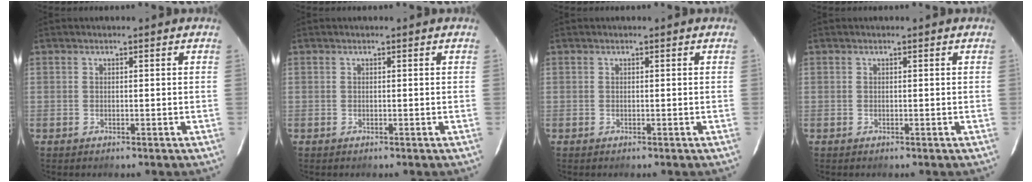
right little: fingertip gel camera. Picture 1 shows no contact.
{"total": 0.0}
{"total": 0.0}
{"total": 0.0}